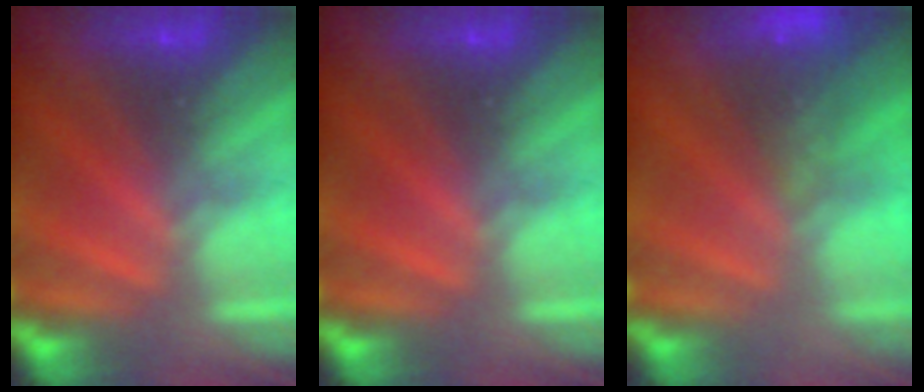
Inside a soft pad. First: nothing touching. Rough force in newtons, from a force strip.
{"total": 0.0}
{"total": 8.5}